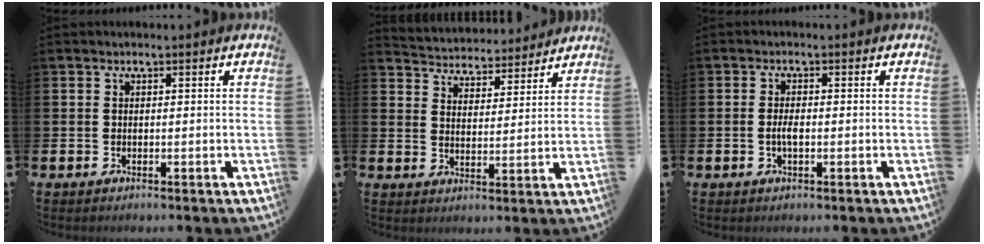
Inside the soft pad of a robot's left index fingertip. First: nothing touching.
{"total": 4.6, "force": [4.5, 1.1, -0.3], "torque": [-0.019, -0.034, 0.077]}
{"total": 1.9, "force": [-0.4, 0.7, 1.7], "torque": [-0.025, -0.003, -0.009]}